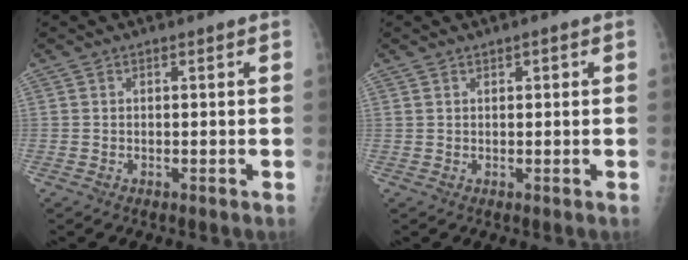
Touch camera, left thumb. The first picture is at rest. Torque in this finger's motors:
{"motor_torque": [0.11, -0.50, -0.19, -0.07, -0.05]}